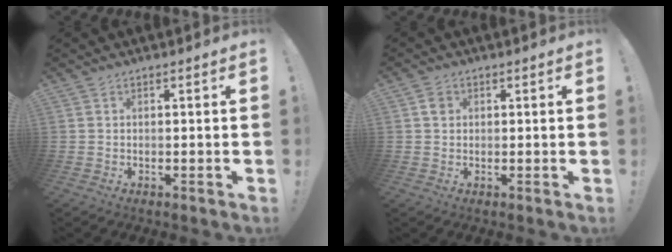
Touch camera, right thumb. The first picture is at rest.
{"total": 1.9, "force": [0.6, 1.7, 0.8], "torque": [-0.001, -0.004, 0.008]}